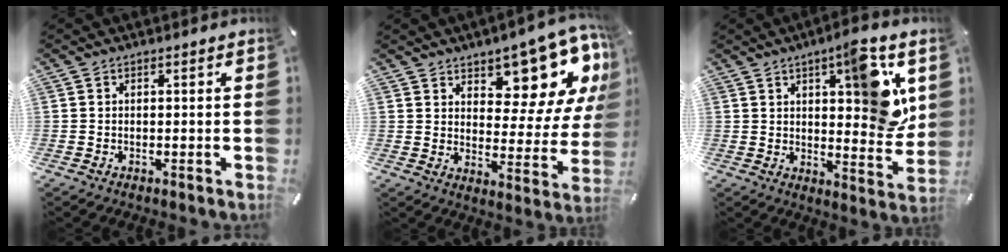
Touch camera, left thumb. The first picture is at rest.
{"total": 12.9, "force": [10.1, 5.7, 5.7], "torque": [-0.056, -0.102, 0.168]}
{"total": 14.1, "force": [6.1, 4.8, 11.8], "torque": [-0.129, -0.040, 0.091]}